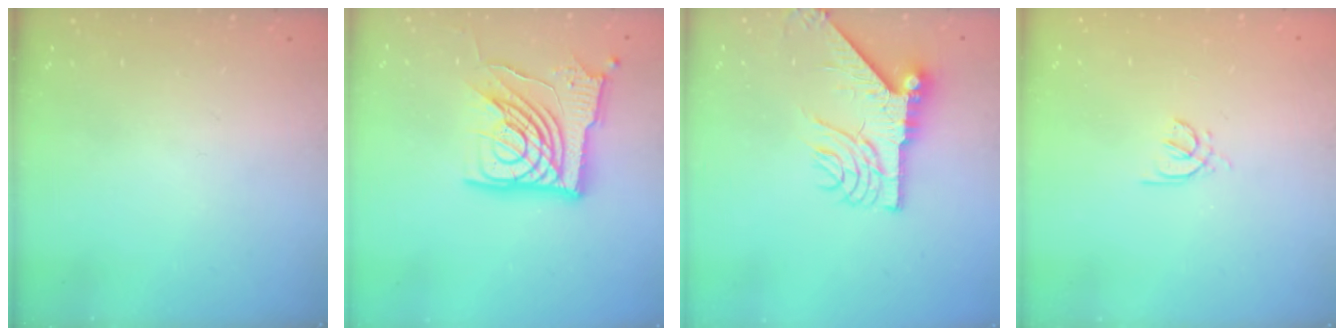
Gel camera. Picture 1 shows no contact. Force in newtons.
{"total": 17.1, "press": 16.9, "slide": 2.3}
{"total": 11.1, "press": 11.1, "slide": 1.3}
{"total": 2.0, "press": 1.9, "slide": 0.5}